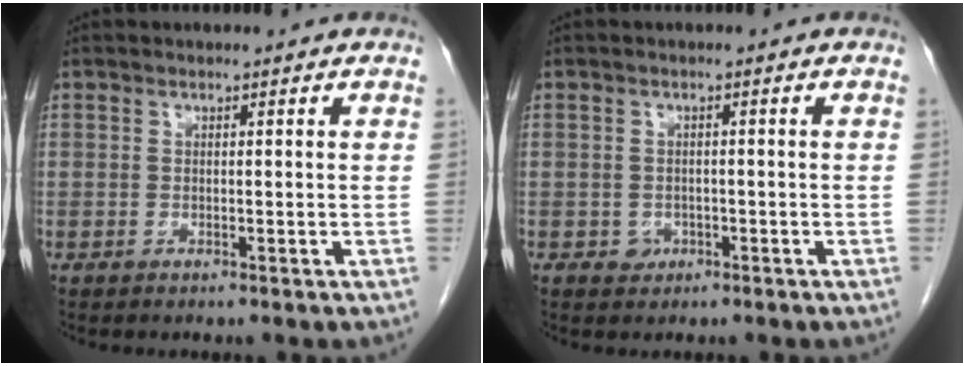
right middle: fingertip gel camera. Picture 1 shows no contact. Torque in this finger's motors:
{"motor_torque": [-0.18, -0.10, 0.01, -0.02]}